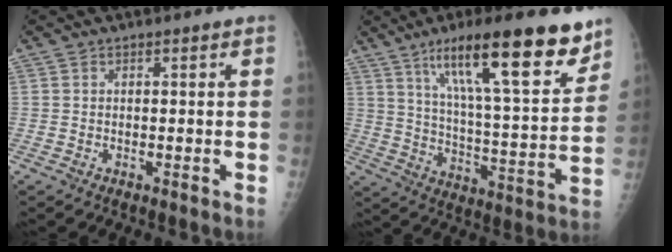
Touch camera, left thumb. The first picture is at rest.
{"total": 22.9, "force": [14.0, 5.0, 17.4], "torque": [-0.251, -0.050, 0.228]}